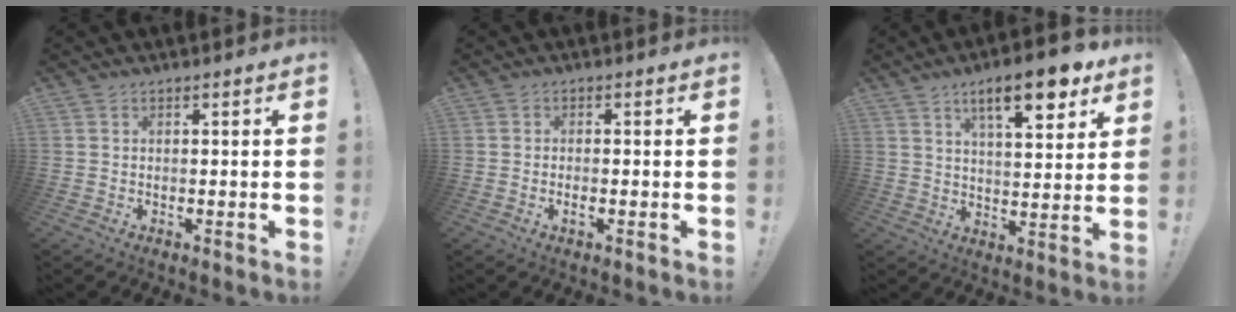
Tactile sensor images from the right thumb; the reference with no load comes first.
{"total": 1.4, "force": [-0.9, 0.3, 1.0], "torque": [-0.022, 0.002, -0.013]}
{"total": 14.0, "force": [7.9, 4.1, 10.8], "torque": [-0.156, -0.033, 0.123]}